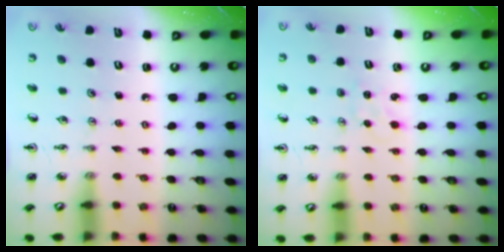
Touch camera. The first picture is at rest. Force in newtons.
{"total": 0.0}